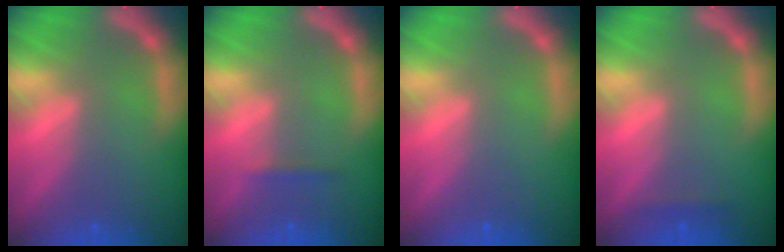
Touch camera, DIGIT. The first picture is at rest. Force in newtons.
{"total": 0.9}
{"total": 0.0}
{"total": 0.9}